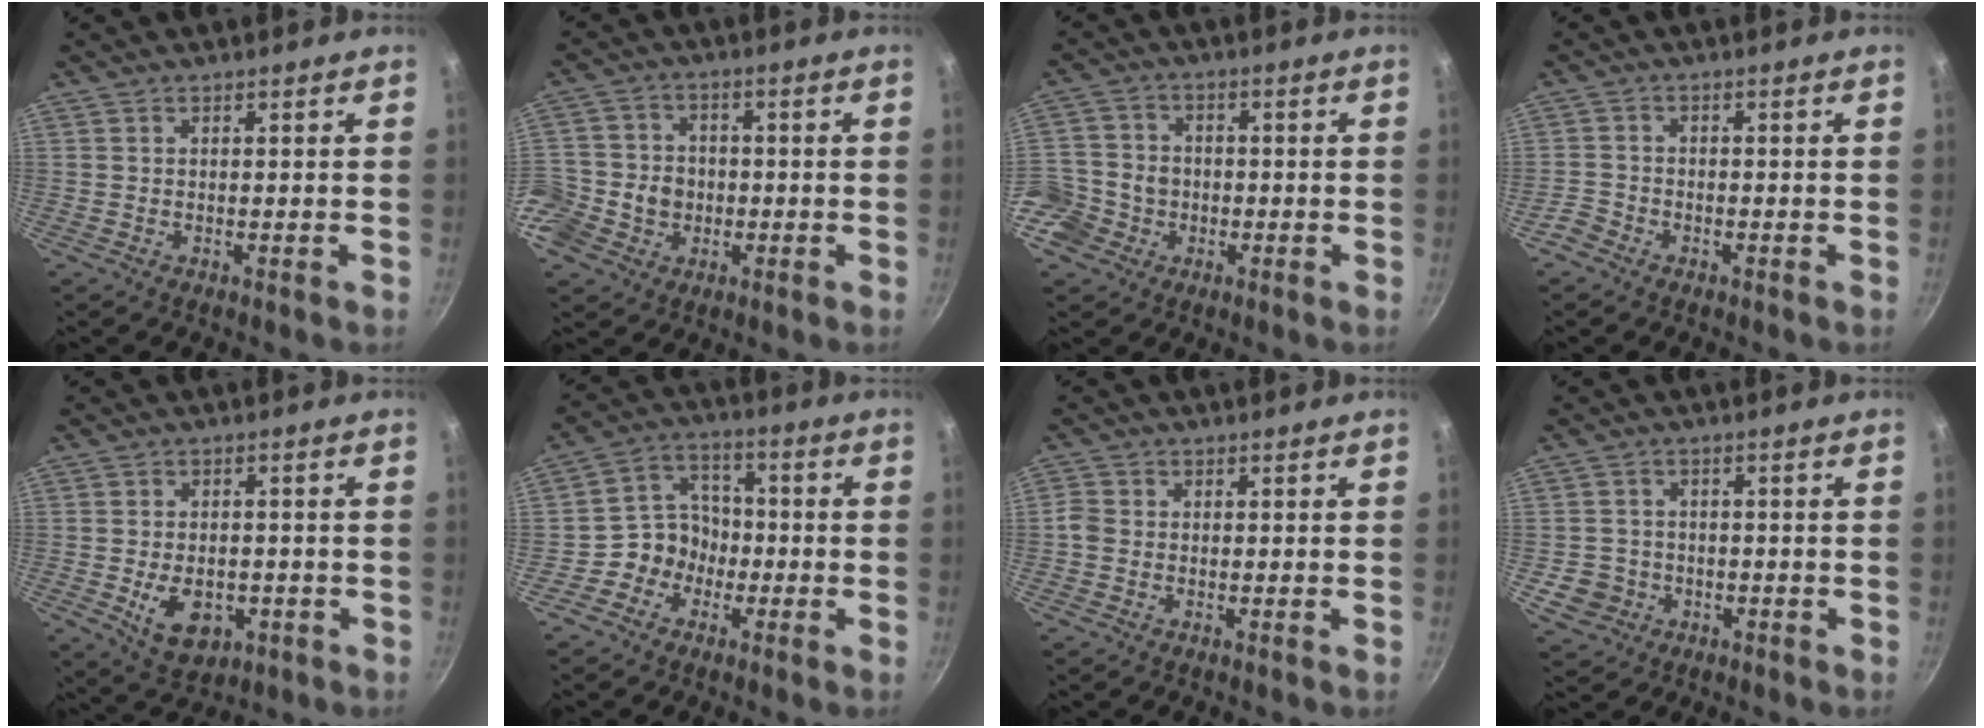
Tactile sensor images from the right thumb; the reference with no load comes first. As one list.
[{"total": 13.0, "force": [-3.3, 11.4, 5.3], "torque": [-0.105, 0.031, -0.065]}, {"total": 11.3, "force": [-3.7, 9.9, 4.2], "torque": [-0.072, 0.035, -0.077]}, {"total": 3.0, "force": [-2.2, 2.0, 0.8], "torque": [-0.015, 0.024, -0.044]}, {"total": 8.9, "force": [-2.5, 6.0, 6.2], "torque": [-0.080, 0.002, -0.027]}, {"total": 7.9, "force": [-2.9, 6.9, 2.5], "torque": [0.003, 0.045, -0.064]}, {"total": 2.3, "force": [-0.8, 1.9, 1.1], "torque": [-0.021, 0.008, -0.022]}, {"total": 5.5, "force": [-1.7, 5.1, 1.4], "torque": [-0.009, 0.021, -0.021]}]